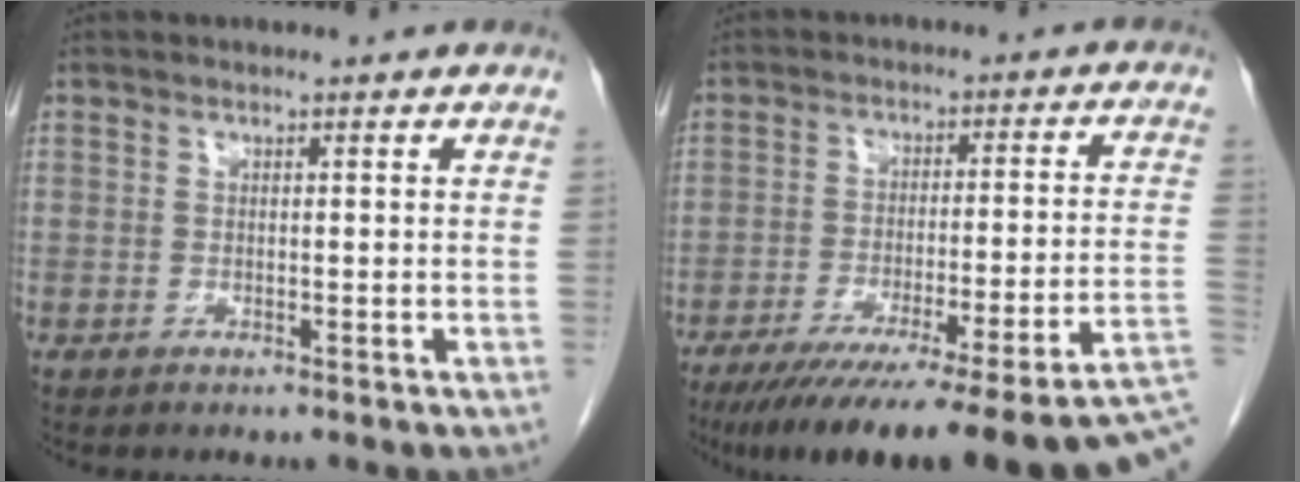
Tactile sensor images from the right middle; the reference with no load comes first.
{"total": 22.5, "force": [-15.3, 0.9, 16.4], "torque": [-0.168, -0.012, -0.220]}